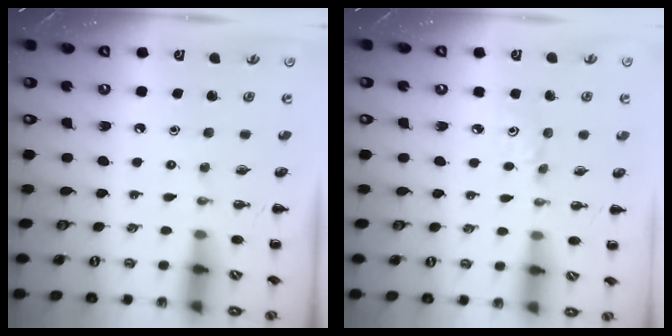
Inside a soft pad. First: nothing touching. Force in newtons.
{"total": 3.0, "press": 2.8, "slide": 1.1}